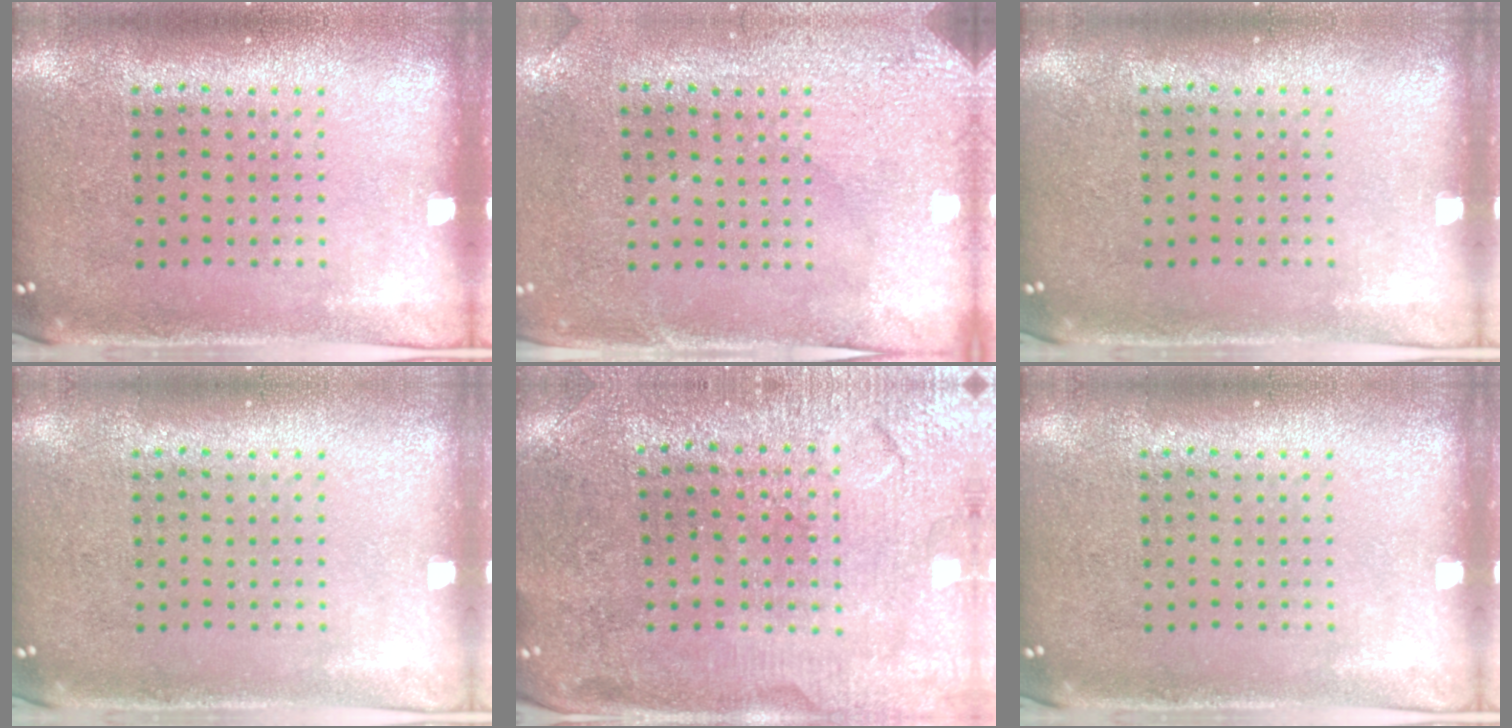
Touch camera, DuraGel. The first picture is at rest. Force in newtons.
{"total": 3.0, "press": 2.5, "slide": 1.7}
{"total": 0.0}
{"total": 0.0}
{"total": 1.5, "press": 1.5, "slide": 0.2}
{"total": 0.0}